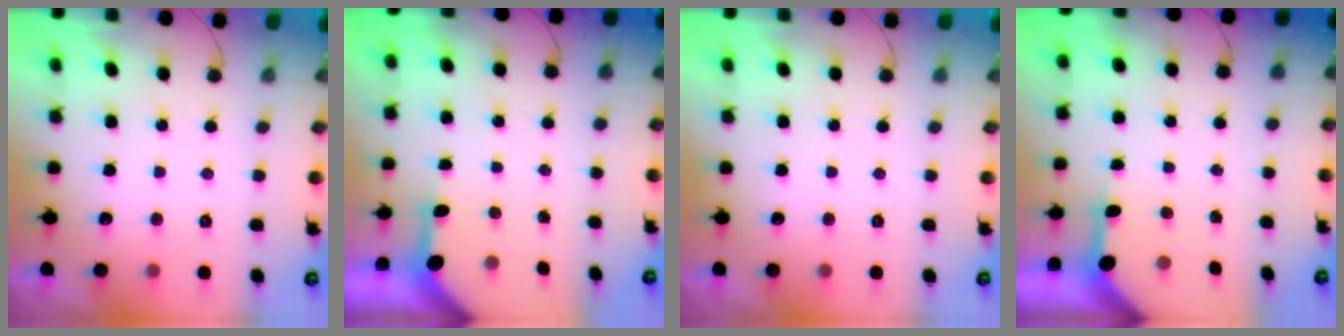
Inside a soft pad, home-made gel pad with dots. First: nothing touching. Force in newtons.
{"total": 3.1, "press": 3.1, "slide": 0.2}
{"total": 0.0}
{"total": 3.2, "press": 3.2, "slide": 0.2}